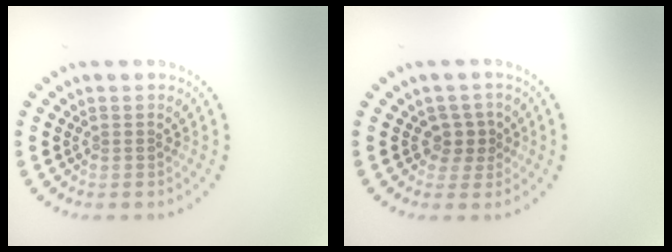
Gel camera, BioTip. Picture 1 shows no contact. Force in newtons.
{"total": 1.8, "press": 1.5, "slide": 1.1}